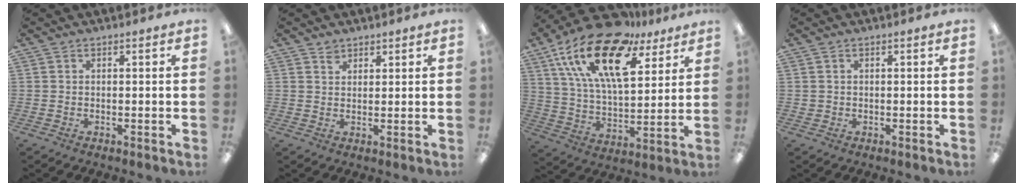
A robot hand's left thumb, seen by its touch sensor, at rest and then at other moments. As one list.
[{"total": 2.2, "force": [1.8, 1.2, 0.2], "torque": [0.003, -0.006, 0.035]}, {"total": 22.2, "force": [13.4, 9.7, 14.8], "torque": [-0.281, -0.069, 0.232]}, {"total": 1.1, "force": [0.5, 0.9, 0.4], "torque": [-0.009, 0.004, 0.009]}]